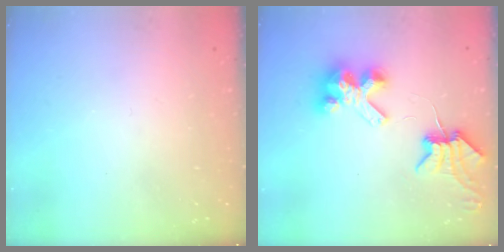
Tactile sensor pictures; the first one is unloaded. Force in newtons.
{"total": 7.2, "press": 7.2, "slide": 0.8}